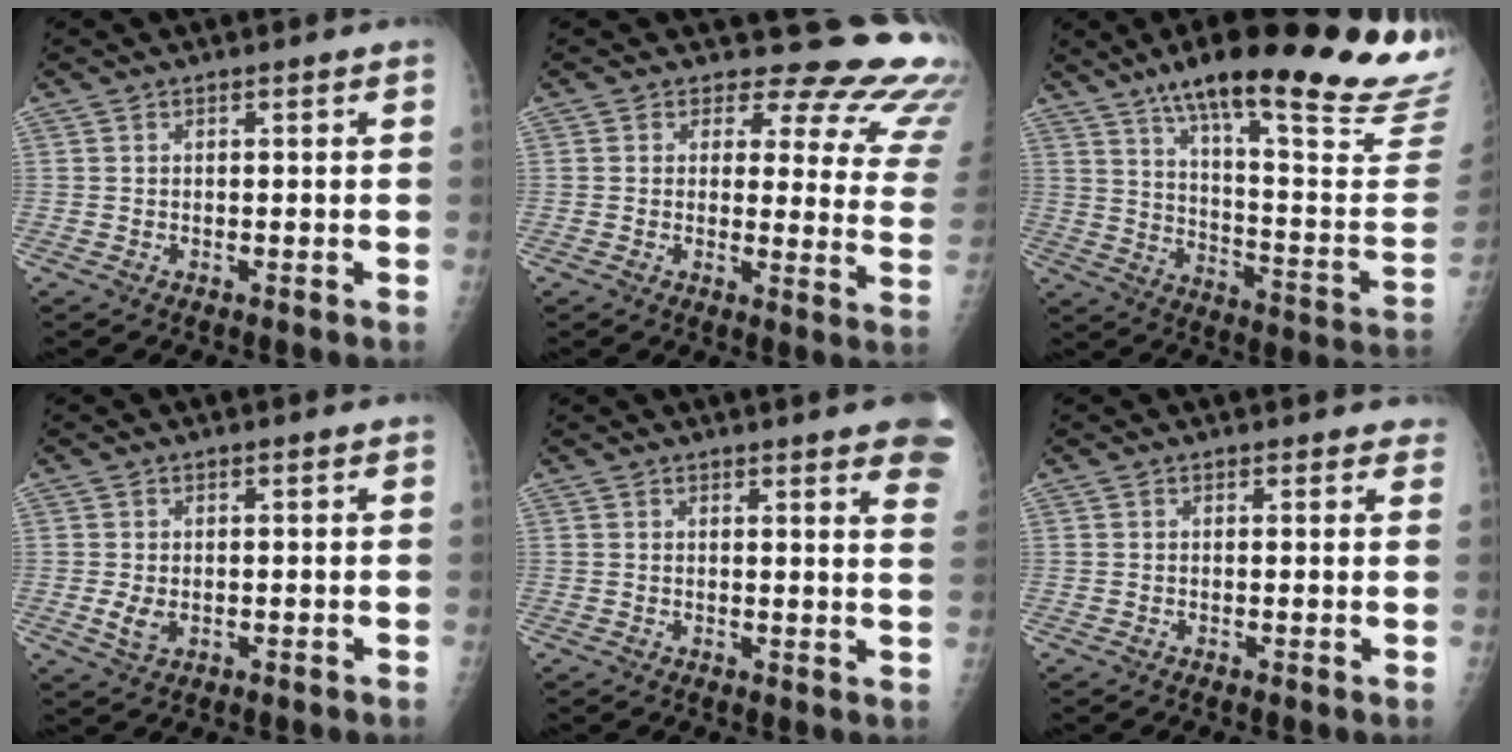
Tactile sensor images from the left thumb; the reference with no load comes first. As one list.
[{"total": 17.7, "force": [14.9, 7.7, 5.9], "torque": [-0.020, -0.114, 0.137]}, {"total": 33.0, "force": [23.5, 5.1, 22.6], "torque": [-0.252, -0.109, 0.325]}, {"total": 2.8, "force": [0.1, 1.7, 2.2], "torque": [-0.045, -0.008, 0.007]}, {"total": 12.3, "force": [9.2, 1.9, 8.0], "torque": [-0.074, -0.032, 0.087]}, {"total": 3.0, "force": [2.8, 1.1, 0.5], "torque": [0.019, -0.008, 0.018]}]